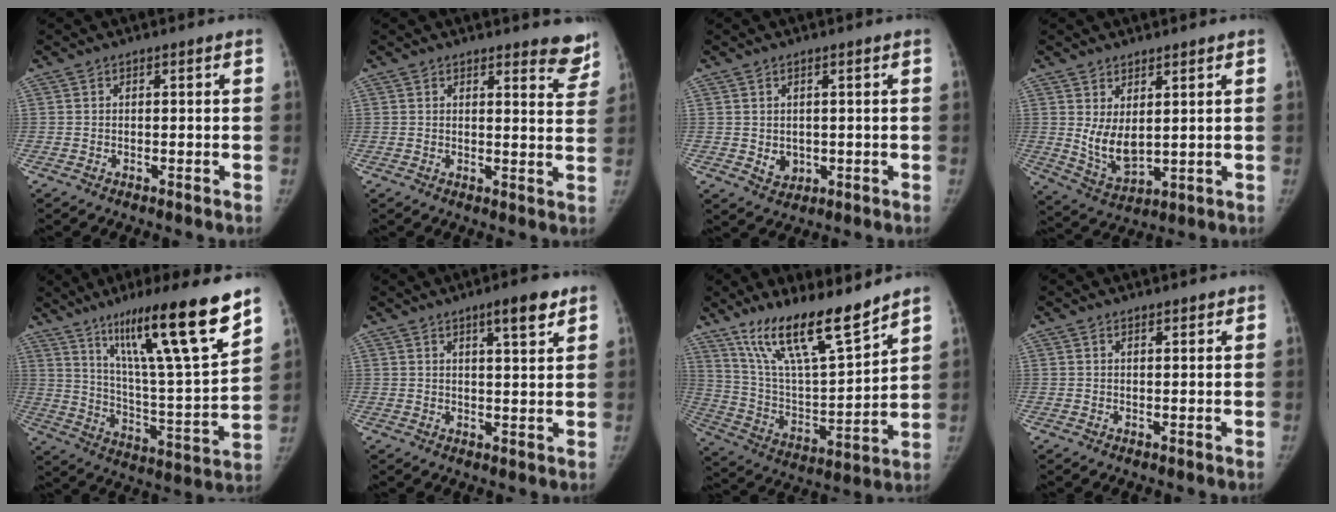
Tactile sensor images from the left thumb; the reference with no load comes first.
{"total": 6.5, "force": [5.8, 1.9, 2.1], "torque": [0.010, -0.041, 0.049]}
{"total": 3.1, "force": [0.0, 2.6, 1.7], "torque": [-0.016, -0.005, 0.014]}
{"total": 7.6, "force": [2.1, 4.1, 6.0], "torque": [-0.097, -0.030, 0.058]}
{"total": 22.9, "force": [14.9, 1.8, 17.3], "torque": [-0.258, -0.066, 0.251]}
{"total": 6.0, "force": [3.8, 1.2, 4.5], "torque": [-0.058, -0.021, 0.056]}
{"total": 18.9, "force": [14.2, 4.2, 11.8], "torque": [-0.178, -0.077, 0.262]}
{"total": 1.1, "force": [1.0, 0.5, 0.4], "torque": [-0.003, -0.005, 0.013]}